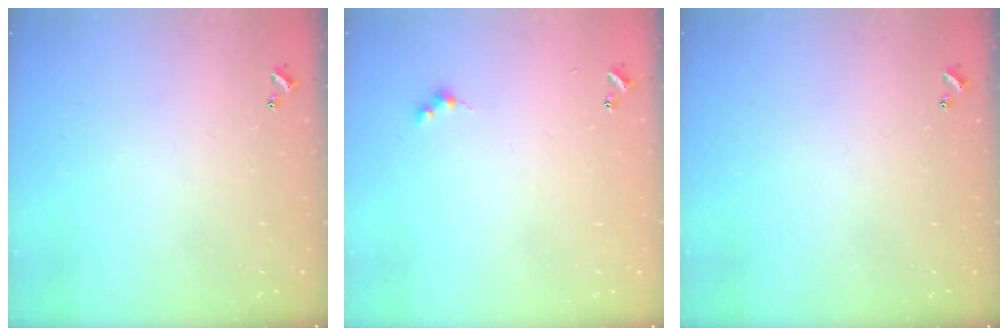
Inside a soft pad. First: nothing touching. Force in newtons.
{"total": 2.7, "press": 2.6, "slide": 0.5}
{"total": 0.0}